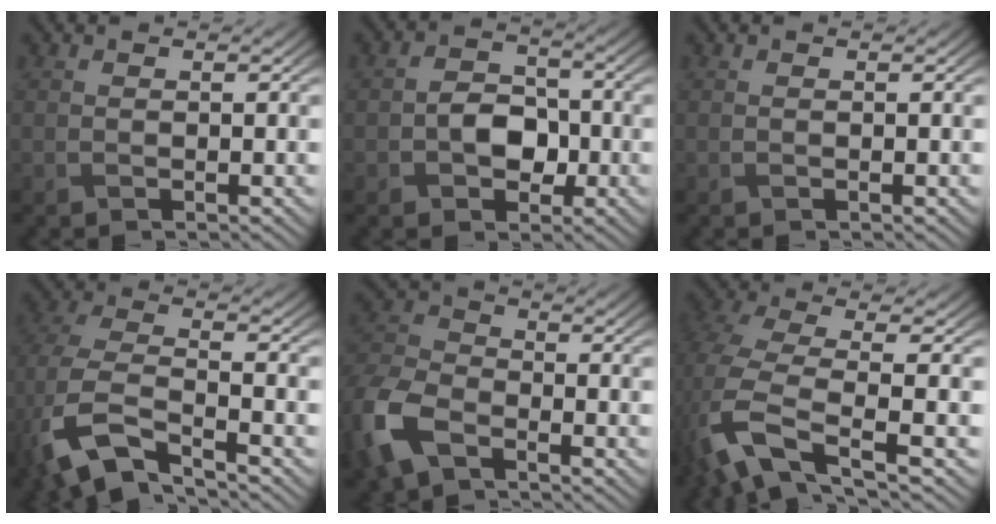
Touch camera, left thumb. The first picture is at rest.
{"total": 4.7, "force": [-1.3, 3.4, 2.9], "torque": [-0.047, 0.001, -0.028]}
{"total": 0.0}
{"total": 9.8, "force": [-5.8, 3.8, 6.8], "torque": [-0.161, -0.015, -0.127]}
{"total": 9.7, "force": [-5.3, 5.6, 5.9], "torque": [-0.162, -0.018, -0.120]}
{"total": 9.1, "force": [-3.5, 3.3, 7.7], "torque": [-0.188, -0.017, -0.079]}